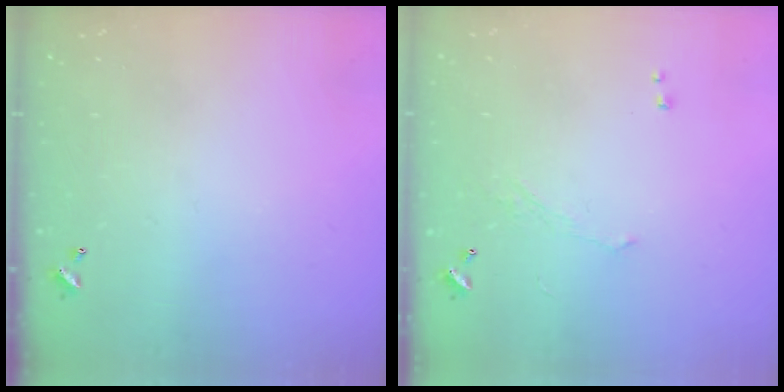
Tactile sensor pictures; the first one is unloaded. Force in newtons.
{"total": 0.9, "press": 0.7, "slide": 0.5}